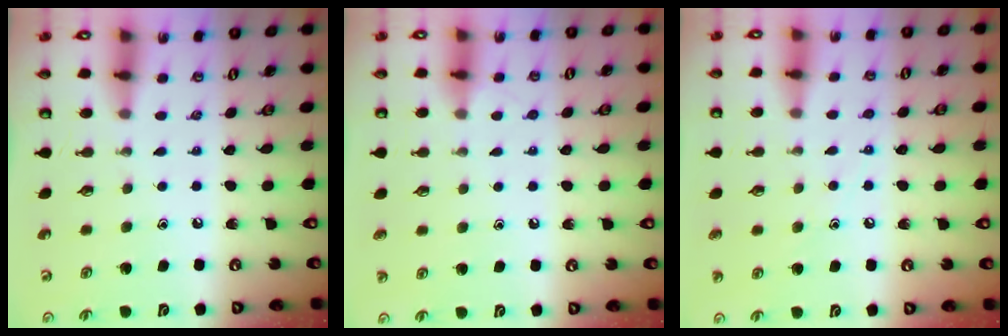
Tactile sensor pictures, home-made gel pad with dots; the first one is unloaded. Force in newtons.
{"total": 2.6, "press": 2.5, "slide": 0.3}
{"total": 7.2, "press": 7.1, "slide": 0.6}